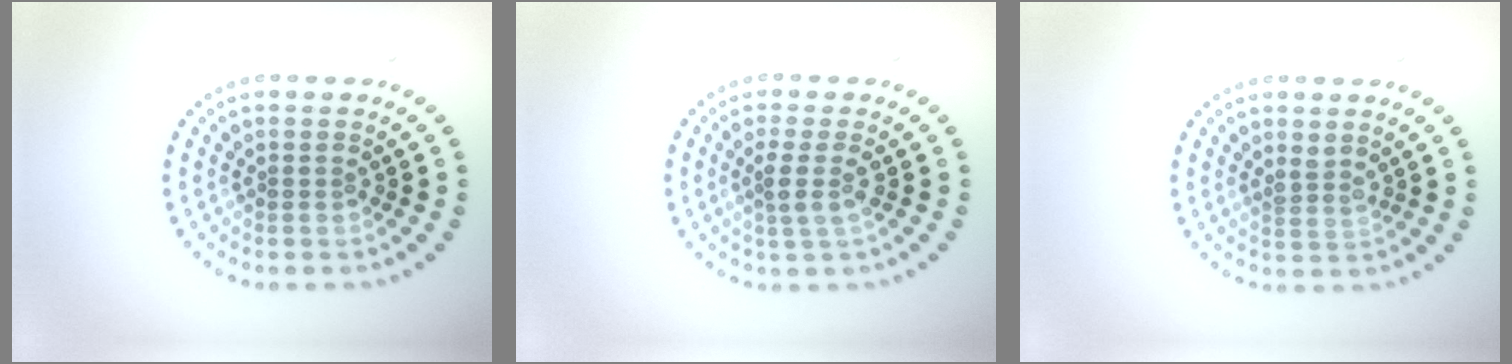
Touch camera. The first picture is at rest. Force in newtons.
{"total": 2.1, "press": 1.7, "slide": 1.1}
{"total": 1.3, "press": 1.0, "slide": 0.9}